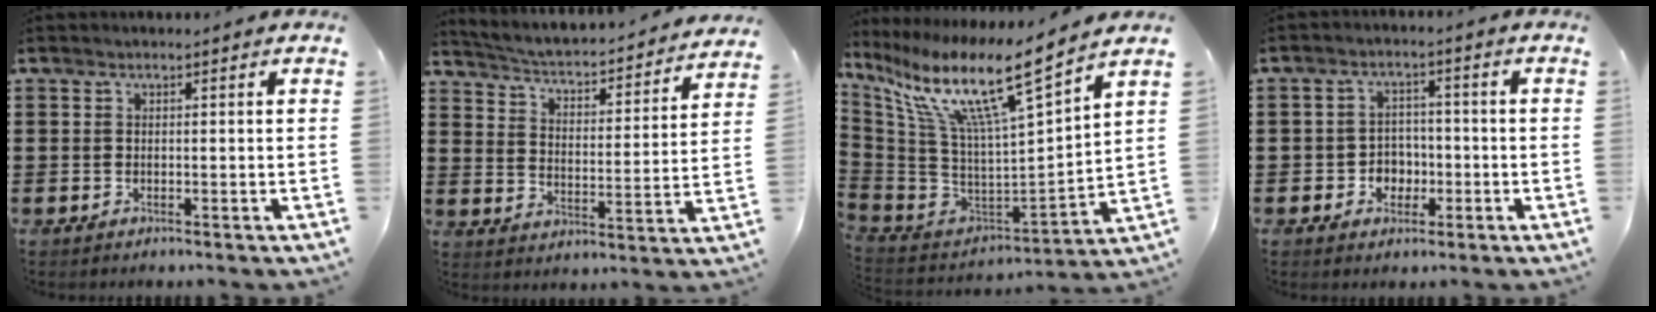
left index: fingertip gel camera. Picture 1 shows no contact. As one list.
[{"total": 2.5, "force": [2.3, -0.2, 0.7], "torque": [-0.033, -0.033, 0.027]}, {"total": 13.7, "force": [8.8, 1.4, 10.4], "torque": [-0.222, -0.065, 0.138]}, {"total": 3.7, "force": [-1.3, 3.2, 1.4], "torque": [-0.027, 0.002, -0.031]}]